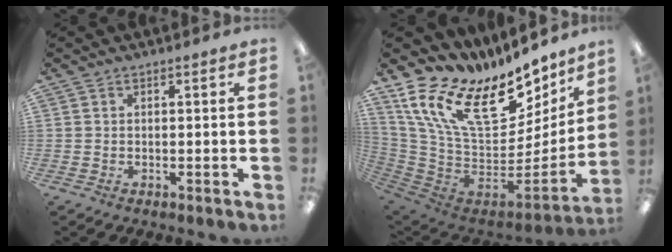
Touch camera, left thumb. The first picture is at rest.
{"total": 22.0, "force": [12.1, 11.5, 14.3], "torque": [-0.253, -0.083, 0.228]}